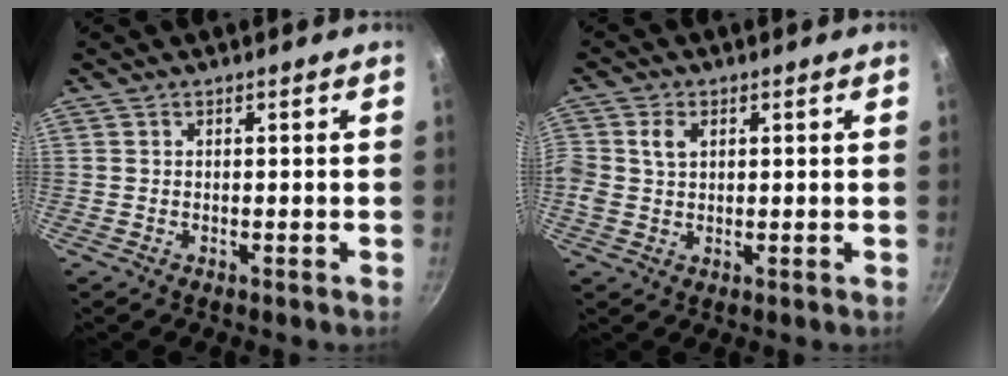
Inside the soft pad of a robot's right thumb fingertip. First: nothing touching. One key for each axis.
{"total": 4.3, "fx": 1.0, "fy": 3.2, "fz": 2.7, "tx": -0.047, "ty": 0.005, "tz": 0.015}